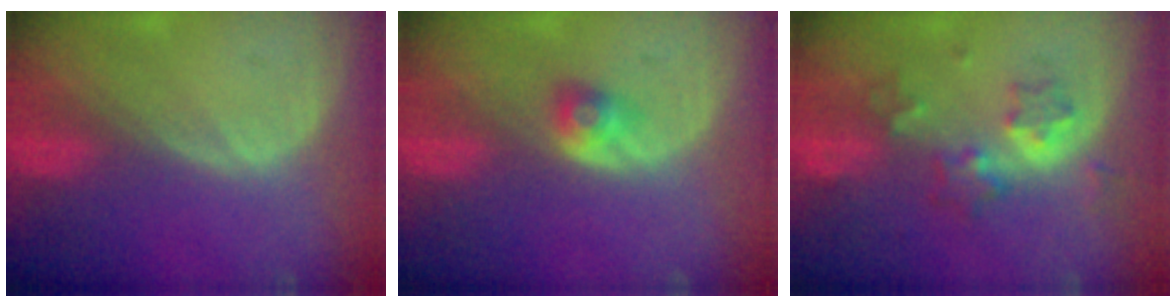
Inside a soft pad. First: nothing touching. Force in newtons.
{"total": 2.7, "press": 2.4, "slide": 1.2}
{"total": 6.6, "press": 5.7, "slide": 3.2}